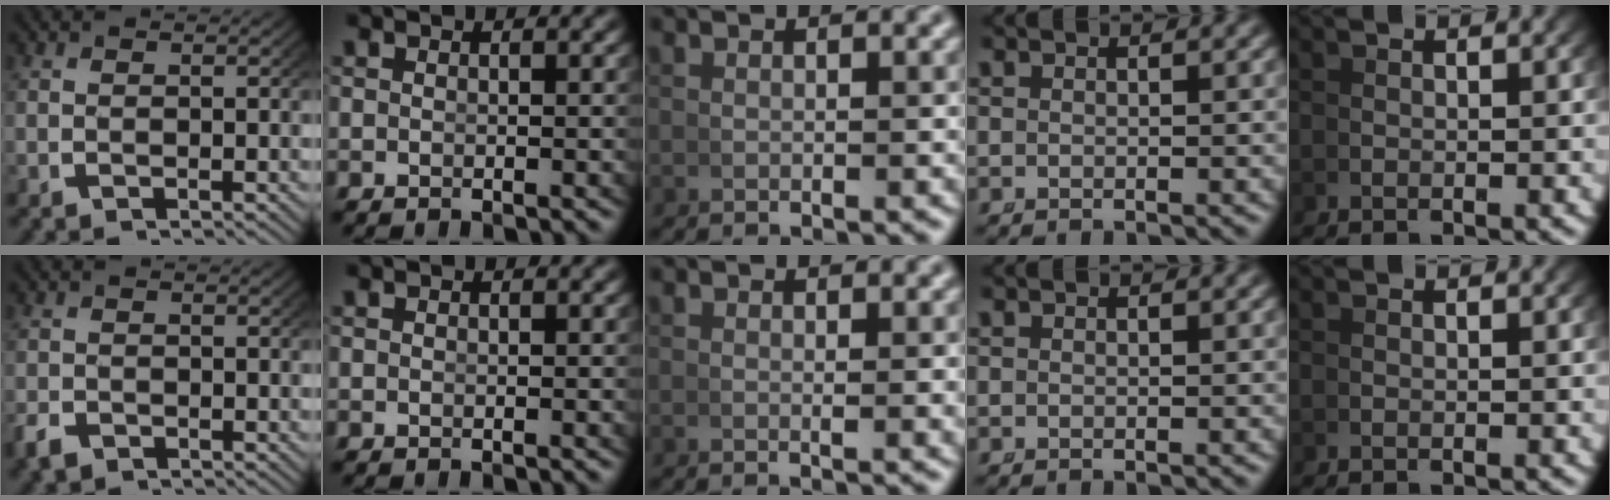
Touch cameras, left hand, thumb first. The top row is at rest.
{"thumb": {"total": 2.0, "force": [-1.4, 1.2, 0.6], "torque": [-0.019, -0.012, -0.024]}, "middle": {"total": 0.7, "force": [0.4, 0.0, 0.6], "torque": [-0.012, -0.003, 0.008]}}